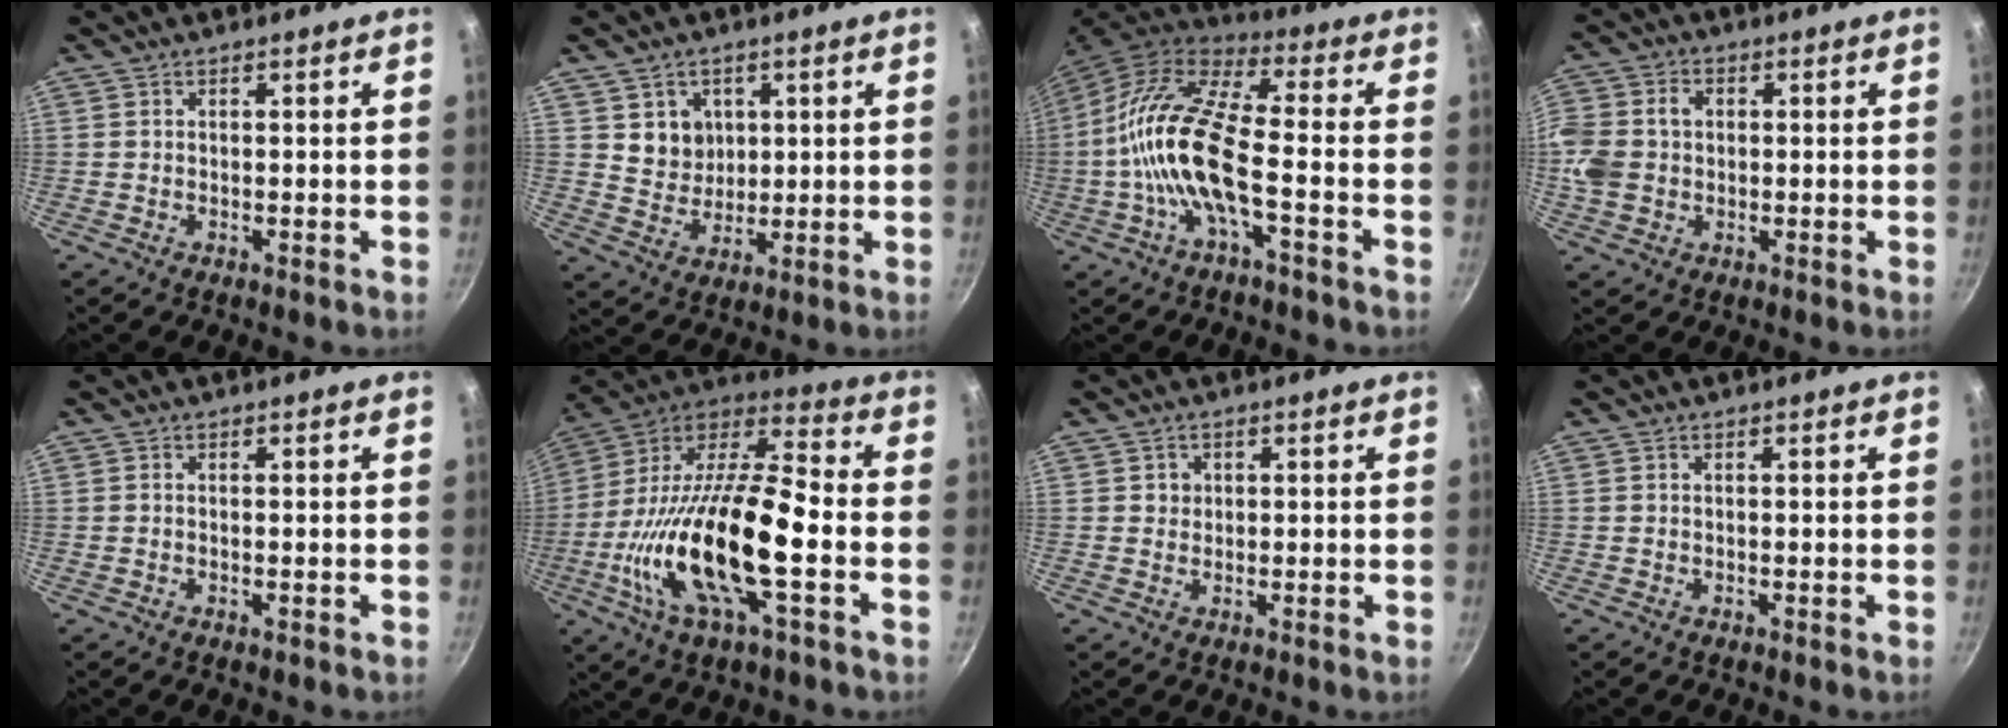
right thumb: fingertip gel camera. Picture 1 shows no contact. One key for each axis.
{"total": 6.4, "fx": 2.0, "fy": 5.7, "fz": 2.2, "tx": -0.013, "ty": -0.010, "tz": 0.044}
{"total": 16.8, "fx": -3.5, "fy": 5.9, "fz": 15.3, "tx": -0.301, "ty": 0.037, "tz": -0.084}
{"total": 11.0, "fx": 0.4, "fy": 9.1, "fz": 6.2, "tx": -0.142, "ty": 0.018, "tz": -0.001}
{"total": 0.0}
{"total": 24.6, "fx": -5.7, "fy": 8.5, "fz": 22.4, "tx": -0.417, "ty": 0.027, "tz": -0.117}
{"total": 1.7, "fx": 0.4, "fy": 1.6, "fz": 0.4, "tx": 0.002, "ty": 0.003, "tz": 0.005}
{"total": 0.0}